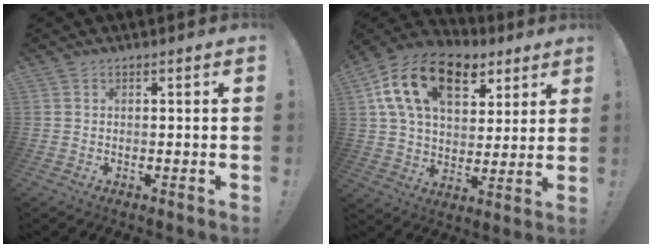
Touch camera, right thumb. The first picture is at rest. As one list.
[{"total": 19.9, "force": [9.2, 11.9, 12.9], "torque": [-0.213, -0.034, 0.168]}]